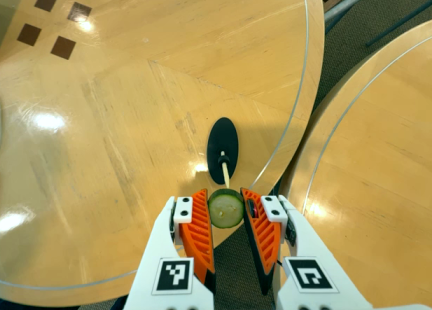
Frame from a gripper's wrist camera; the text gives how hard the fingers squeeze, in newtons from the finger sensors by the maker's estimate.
{"total": 8.1, "left": 8.3, "right": 8.0}